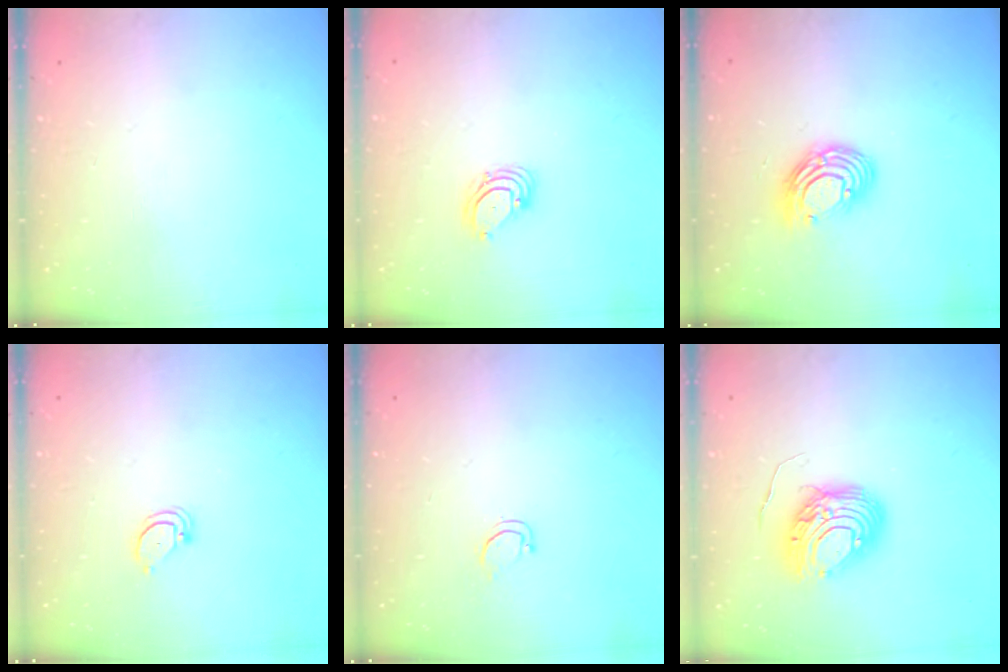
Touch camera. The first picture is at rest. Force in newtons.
{"total": 3.6, "press": 3.6, "slide": 0.3}
{"total": 10.3, "press": 10.3, "slide": 1.0}
{"total": 2.7, "press": 2.7, "slide": 0.2}
{"total": 2.8, "press": 2.8, "slide": 0.2}
{"total": 9.8, "press": 9.7, "slide": 1.0}